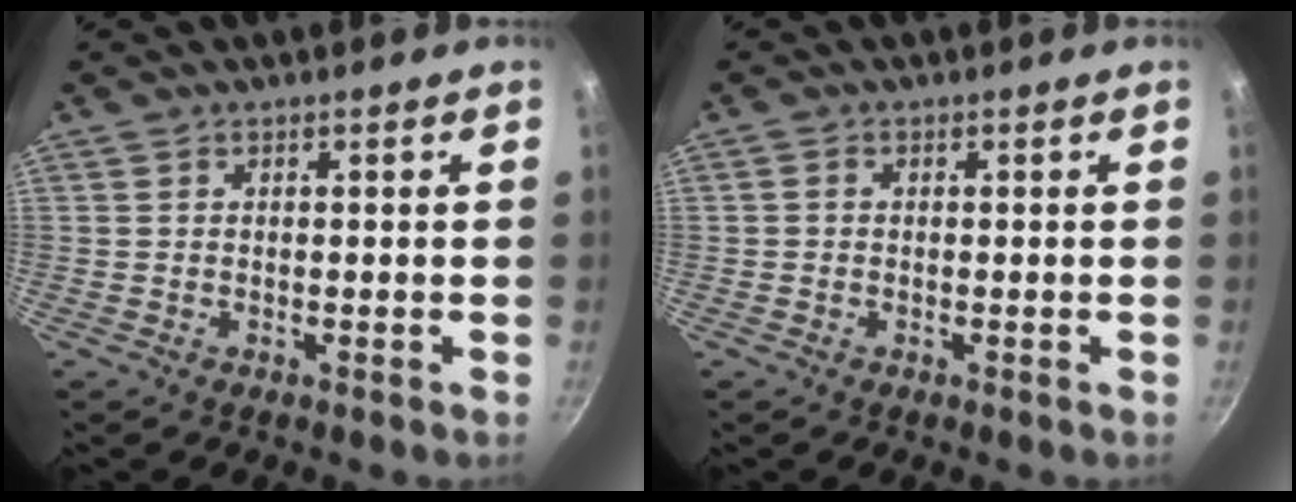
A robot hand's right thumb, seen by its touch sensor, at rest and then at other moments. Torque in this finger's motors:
{"motor_torque": [-0.43, 0.27, -0.21, 0.05, 0.08]}